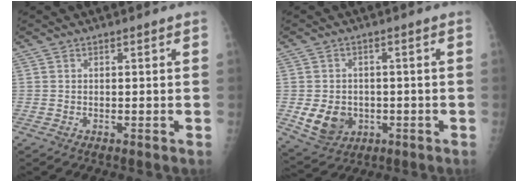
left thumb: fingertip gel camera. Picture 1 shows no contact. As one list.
[{"total": 8.0, "force": [-1.5, 6.6, 4.3], "torque": [-0.055, 0.001, -0.008]}]